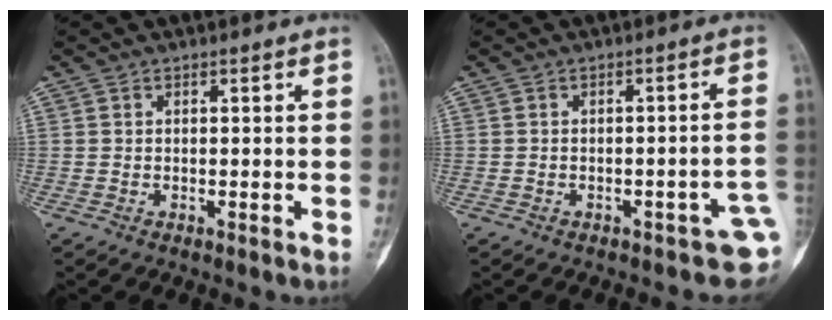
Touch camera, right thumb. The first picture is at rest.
{"total": 5.8, "force": [-2.6, 2.3, 4.7], "torque": [-0.043, 0.022, -0.030]}